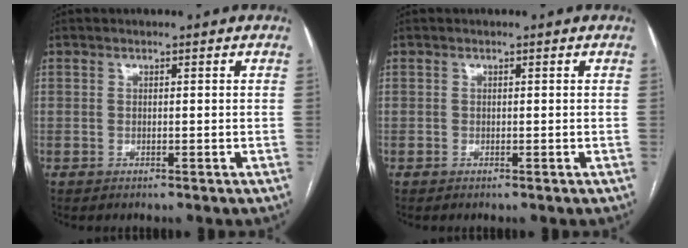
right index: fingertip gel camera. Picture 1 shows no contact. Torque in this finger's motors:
{"motor_torque": [0.10, -0.10, 0.00, 0.00]}